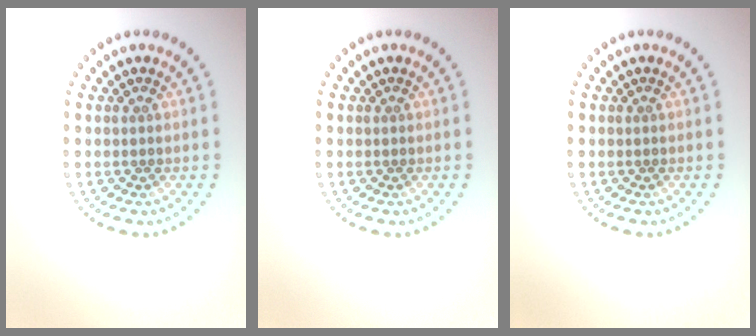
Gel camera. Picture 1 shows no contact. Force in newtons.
{"total": 0.0}
{"total": 0.0}